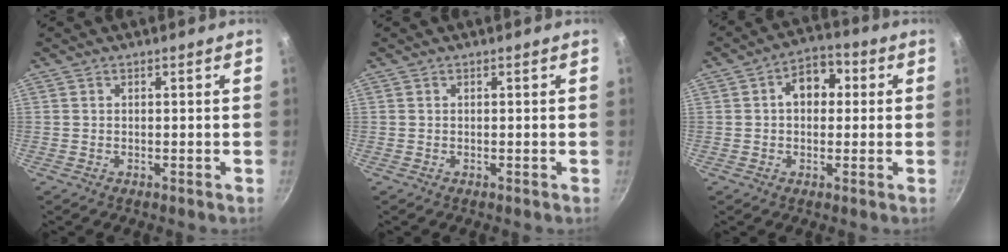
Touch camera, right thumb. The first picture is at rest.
{"total": 0.0}
{"total": 8.1, "force": [1.3, 5.8, 5.5], "torque": [-0.039, 0.019, 0.008]}